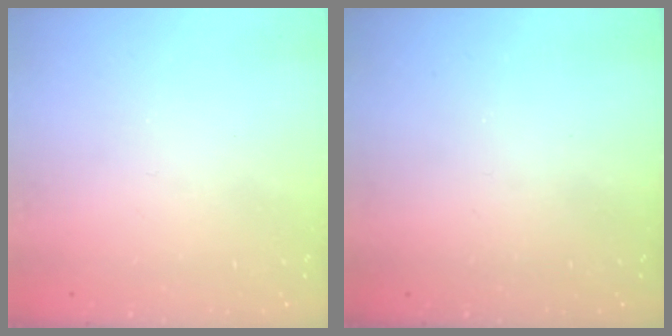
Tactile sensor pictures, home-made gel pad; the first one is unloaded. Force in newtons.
{"total": 0.0}